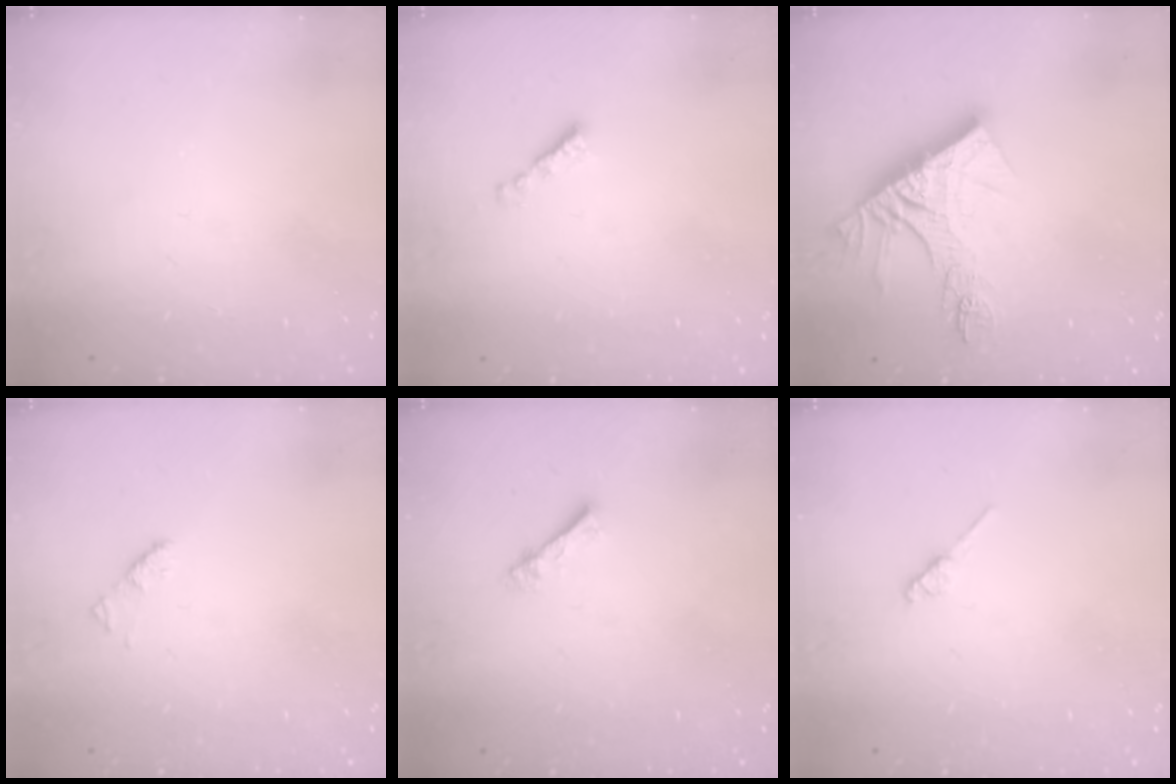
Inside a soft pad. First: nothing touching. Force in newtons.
{"total": 2.1, "press": 2.0, "slide": 0.7}
{"total": 13.6, "press": 13.6, "slide": 1.1}
{"total": 1.9, "press": 1.9, "slide": 0.3}
{"total": 2.3, "press": 2.3, "slide": 0.3}
{"total": 2.0, "press": 1.9, "slide": 0.3}